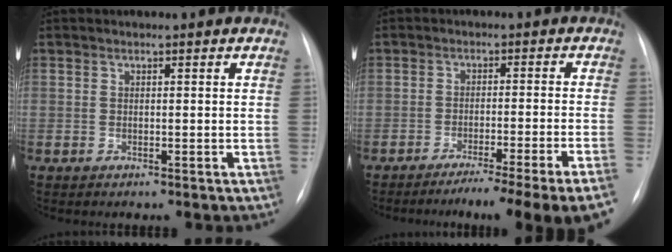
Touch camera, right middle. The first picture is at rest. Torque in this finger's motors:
{"motor_torque": [1.10, -1.04, 0.52, 0.05]}